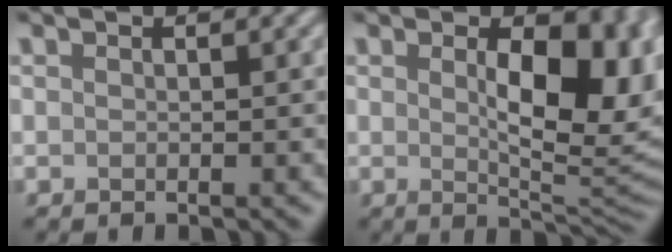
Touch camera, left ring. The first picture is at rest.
{"total": 9.8, "force": [1.5, 4.6, 8.5], "torque": [-0.113, -0.007, 0.030]}